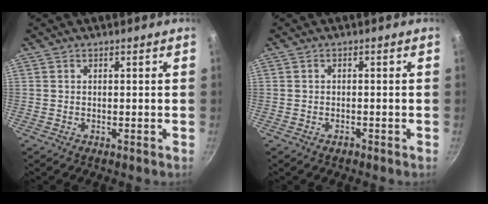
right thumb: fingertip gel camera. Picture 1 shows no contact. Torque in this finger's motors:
{"motor_torque": [-0.21, 0.04, -0.50, 0.21, 0.04]}